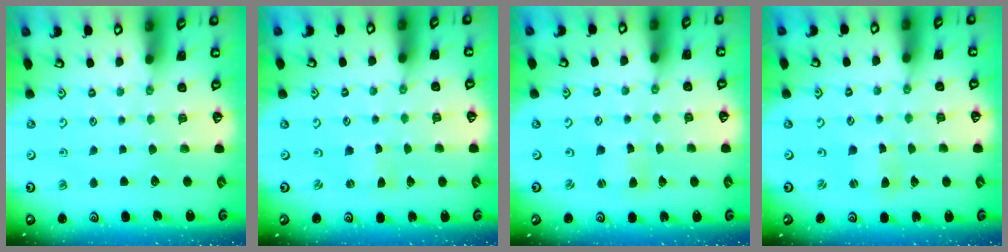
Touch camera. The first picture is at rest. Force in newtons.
{"total": 0.0}
{"total": 1.5, "press": 1.4, "slide": 0.3}
{"total": 1.4, "press": 1.4, "slide": 0.2}